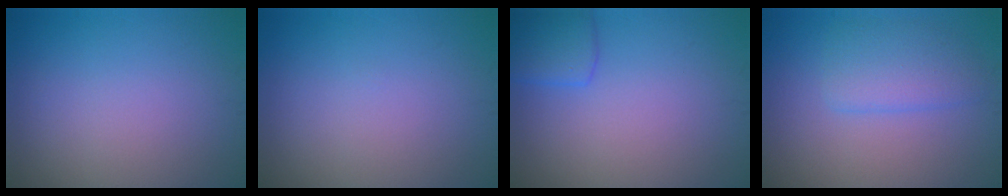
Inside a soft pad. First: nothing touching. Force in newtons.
{"total": 0.0}
{"total": 2.6, "press": 2.6, "slide": 0.1}
{"total": 3.1, "press": 3.1, "slide": 0.4}